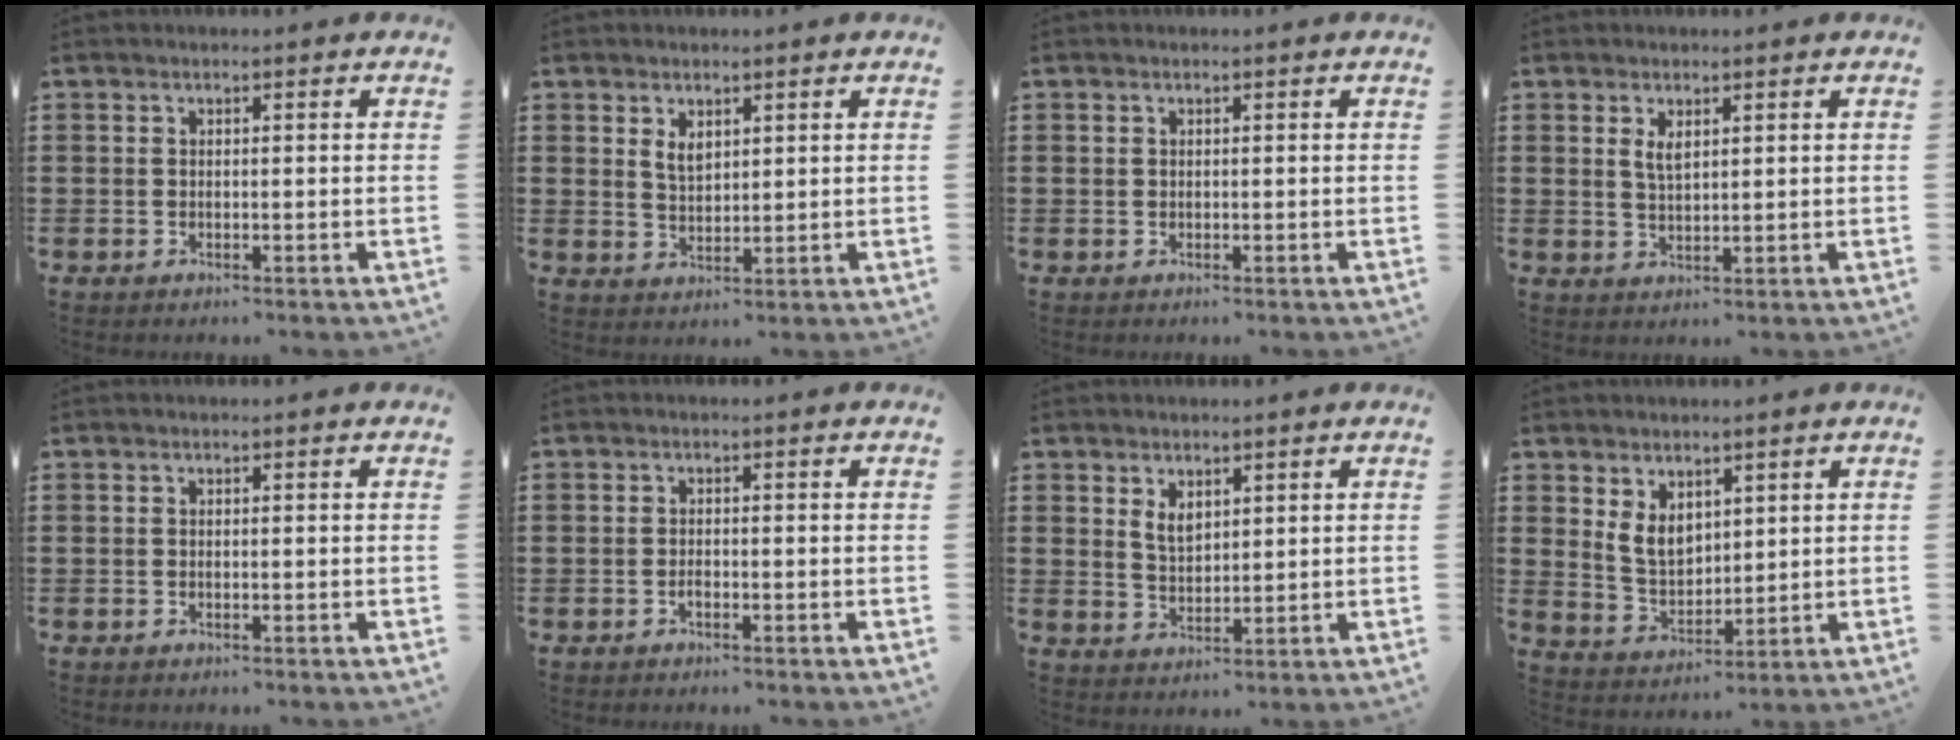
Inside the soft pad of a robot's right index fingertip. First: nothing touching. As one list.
[{"total": 2.8, "force": [1.6, 1.5, 1.6], "torque": [-0.027, 0.001, 0.028]}, {"total": 0.5, "force": [0.2, 0.5, 0.1], "torque": [-0.003, 0.004, 0.004]}, {"total": 2.3, "force": [1.2, 0.9, 1.8], "torque": [-0.038, 0.003, 0.020]}, {"total": 0.0}, {"total": 1.0, "force": [-0.7, 0.3, 0.7], "torque": [-0.015, -0.006, -0.011]}, {"total": 3.1, "force": [1.8, 1.8, 1.7], "torque": [-0.031, 0.001, 0.032]}, {"total": 5.5, "force": [2.7, 3.7, 3.1], "torque": [-0.073, 0.007, 0.051]}]